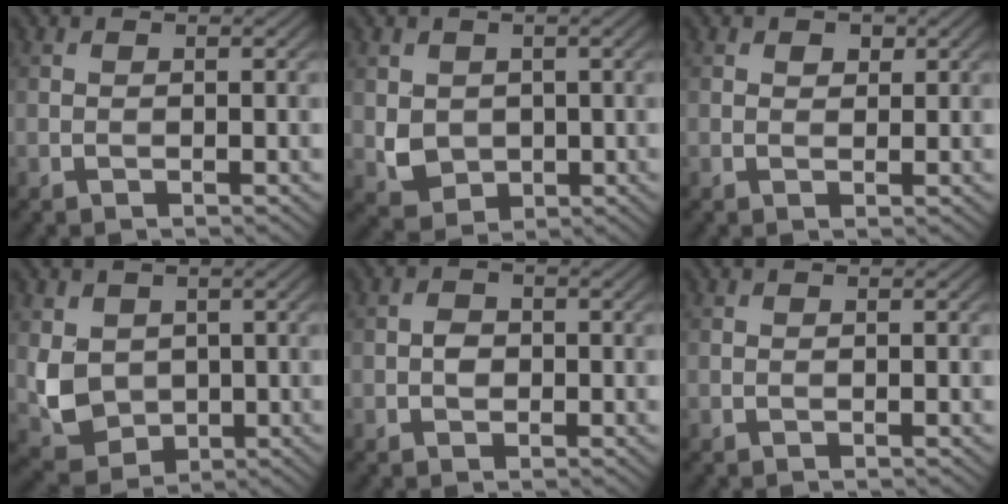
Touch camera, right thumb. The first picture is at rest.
{"total": 3.8, "force": [0.4, 3.4, 1.7], "torque": [-0.049, -0.011, 0.013]}
{"total": 1.3, "force": [0.6, 1.0, 0.6], "torque": [-0.010, 0.000, 0.010]}
{"total": 5.7, "force": [0.6, 4.9, 3.0], "torque": [-0.081, -0.013, 0.014]}
{"total": 1.7, "force": [-0.4, 1.4, 0.9], "torque": [-0.019, 0.000, -0.011]}
{"total": 0.0}